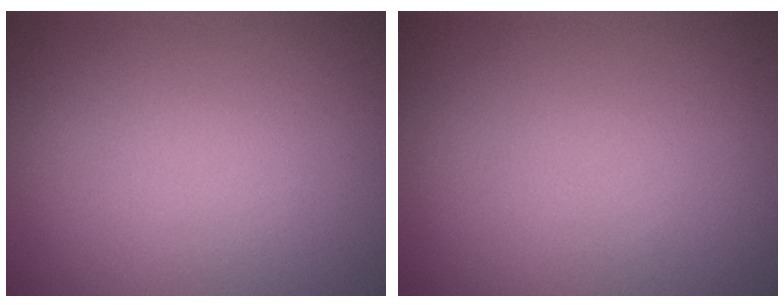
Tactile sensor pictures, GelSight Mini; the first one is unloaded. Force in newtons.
{"total": 0.0}